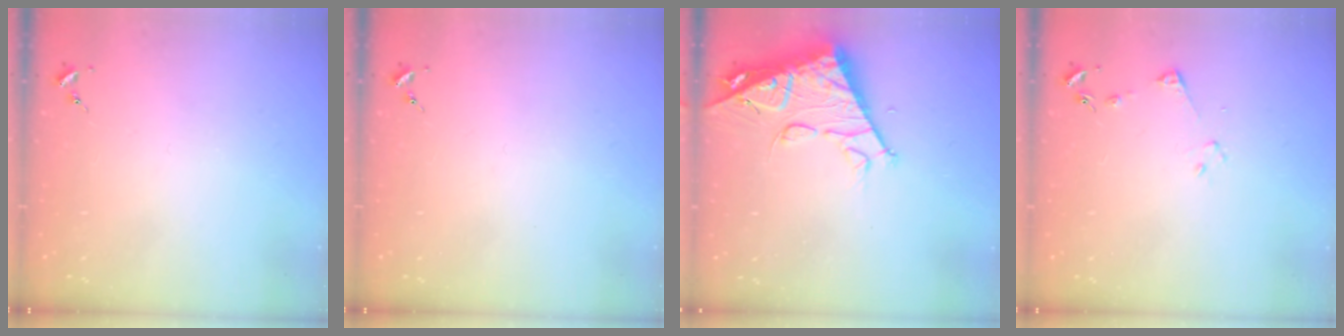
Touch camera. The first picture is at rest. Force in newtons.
{"total": 0.0}
{"total": 13.9, "press": 13.8, "slide": 1.4}
{"total": 4.5, "press": 4.5, "slide": 0.6}